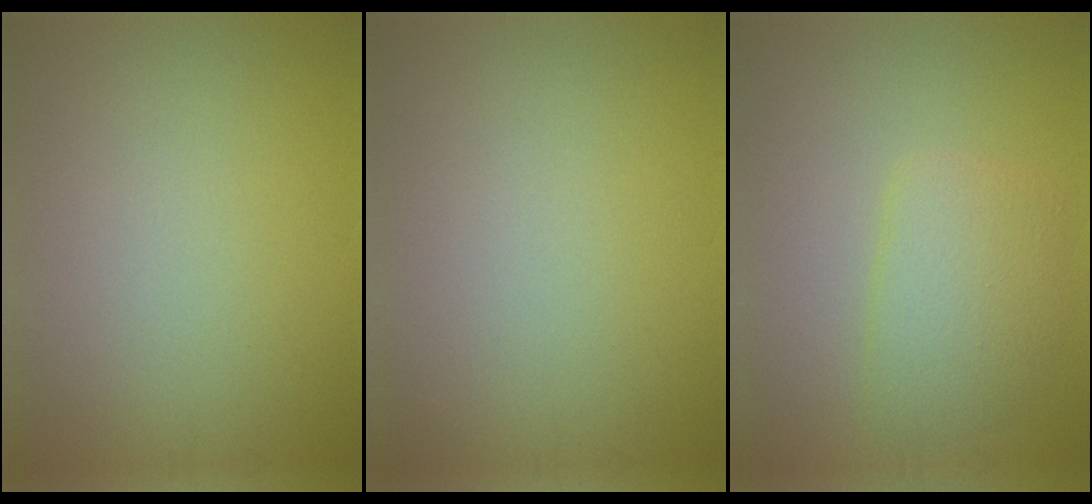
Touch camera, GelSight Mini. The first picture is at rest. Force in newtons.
{"total": 0.0}
{"total": 3.3, "press": 3.3, "slide": 0.1}